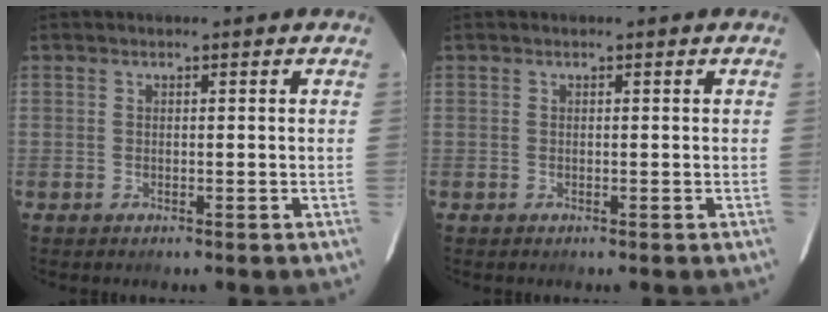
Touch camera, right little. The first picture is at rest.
{"total": 0.0}